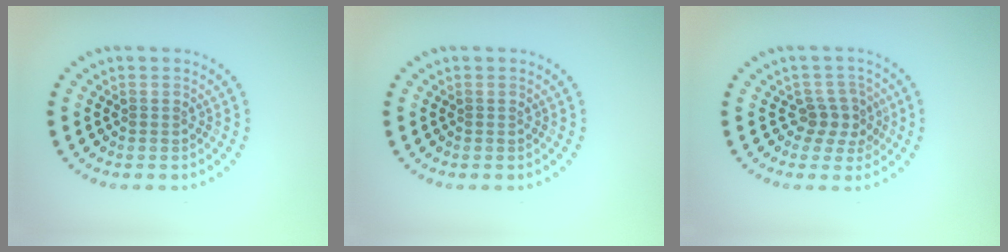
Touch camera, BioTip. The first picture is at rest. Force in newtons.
{"total": 0.0}
{"total": 2.4, "press": 2.0, "slide": 1.3}